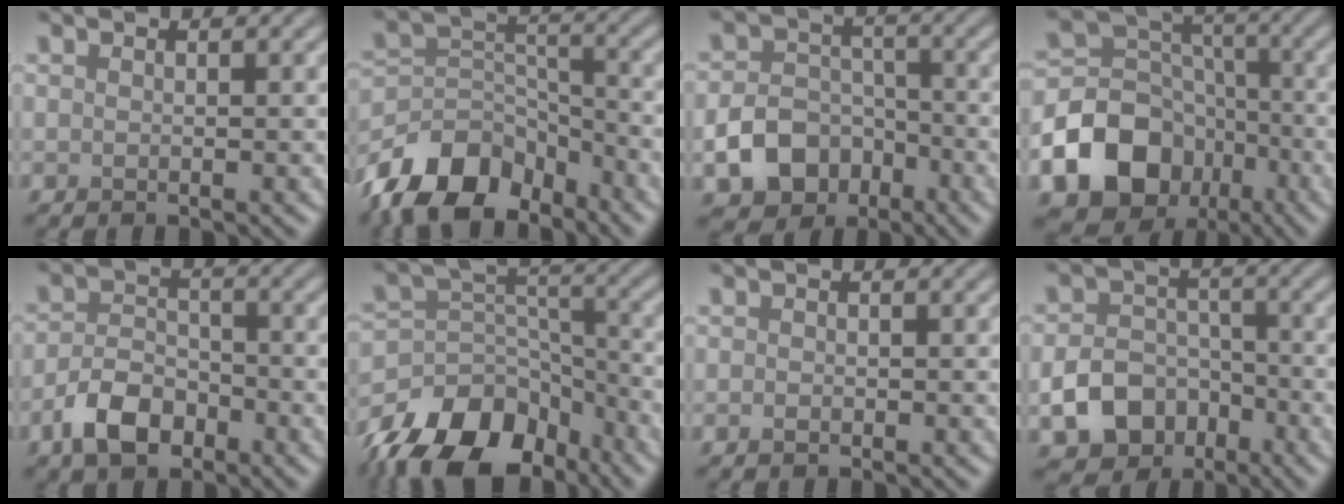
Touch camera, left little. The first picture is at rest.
{"total": 10.1, "force": [-7.6, 5.1, 4.4], "torque": [-0.076, 0.001, -0.152]}
{"total": 5.8, "force": [-2.6, 4.4, 2.8], "torque": [-0.049, -0.007, -0.045]}
{"total": 16.0, "force": [-7.9, 12.6, 5.9], "torque": [-0.124, -0.044, -0.151]}
{"total": 4.5, "force": [-2.6, 2.6, 2.6], "torque": [-0.045, 0.001, -0.055]}
{"total": 13.5, "force": [-10.0, 7.0, 5.6], "torque": [-0.089, 0.006, -0.168]}
{"total": 0.5, "force": [-0.3, 0.3, 0.3], "torque": [-0.005, -0.003, -0.005]}
{"total": 6.0, "force": [-2.6, 4.5, 2.9], "torque": [-0.050, -0.009, -0.043]}